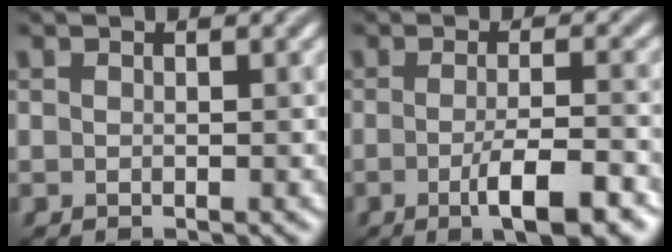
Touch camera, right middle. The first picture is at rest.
{"total": 5.2, "force": [-2.0, 1.1, 4.7], "torque": [-0.075, -0.002, -0.032]}